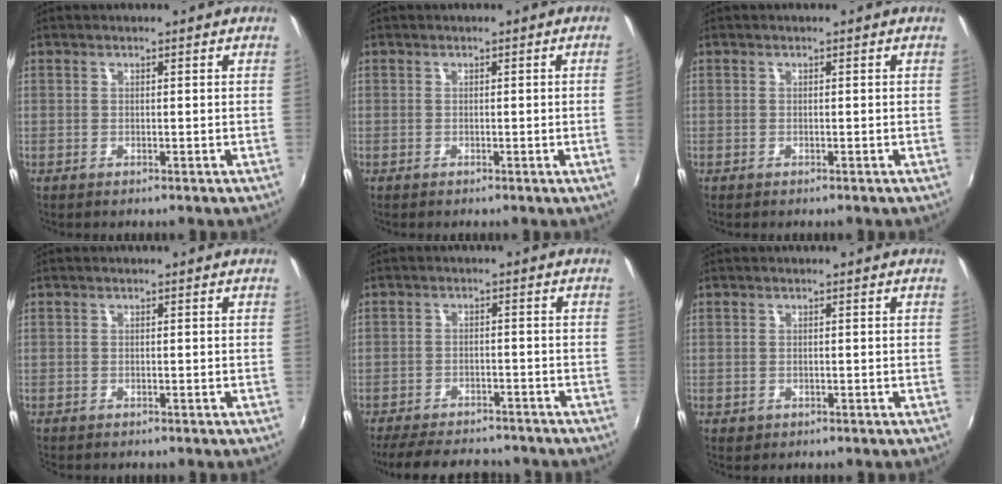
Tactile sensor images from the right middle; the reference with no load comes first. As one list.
[{"total": 1.6, "force": [0.0, -1.0, 1.3], "torque": [-0.011, -0.012, 0.003]}, {"total": 0.0}, {"total": 0.5, "force": [-0.5, 0.2, 0.1], "torque": [-0.002, -0.003, -0.010]}, {"total": 13.5, "force": [-11.5, 4.3, 5.5], "torque": [-0.125, -0.009, -0.165]}, {"total": 0.9, "force": [-0.4, 0.8, 0.2], "torque": [-0.005, -0.004, -0.005]}]